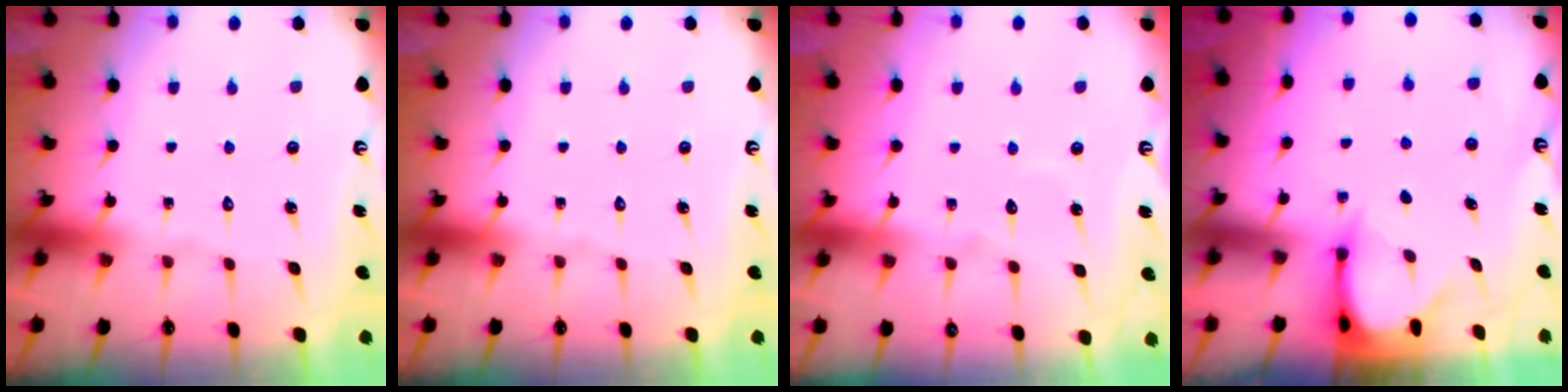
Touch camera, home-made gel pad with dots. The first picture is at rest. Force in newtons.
{"total": 0.0}
{"total": 3.2, "press": 3.2, "slide": 0.2}
{"total": 3.8, "press": 3.8, "slide": 0.3}